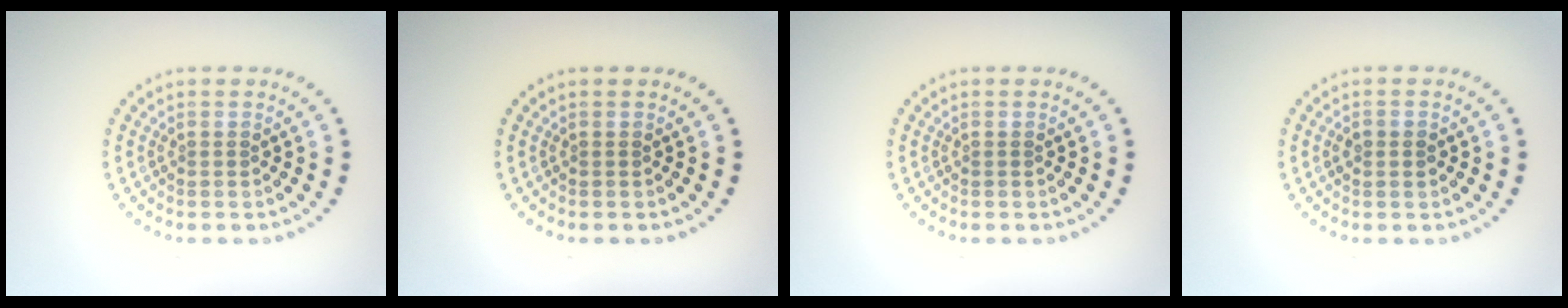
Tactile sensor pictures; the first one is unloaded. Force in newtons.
{"total": 0.0}
{"total": 0.0}
{"total": 1.6, "press": 1.6, "slide": 0.1}